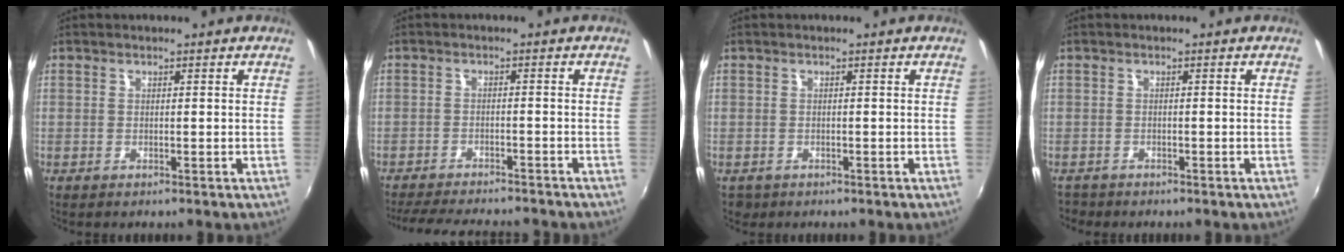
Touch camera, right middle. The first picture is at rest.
{"total": 12.8, "force": [-11.4, 2.3, 5.3], "torque": [-0.118, -0.016, -0.170]}
{"total": 1.7, "force": [-0.9, 1.3, 0.4], "torque": [-0.012, -0.005, -0.013]}
{"total": 2.0, "force": [-1.8, 0.9, 0.1], "torque": [-0.009, -0.004, -0.033]}